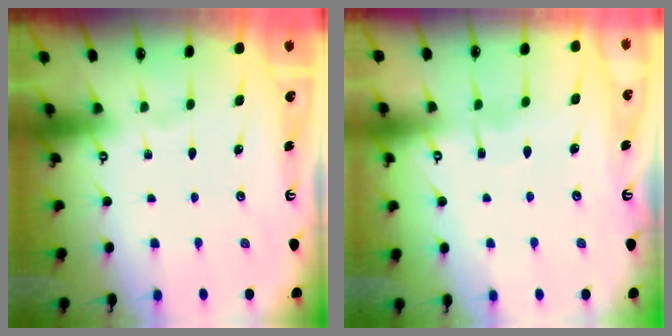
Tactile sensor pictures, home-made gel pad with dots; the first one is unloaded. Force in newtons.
{"total": 5.7, "press": 5.6, "slide": 0.6}